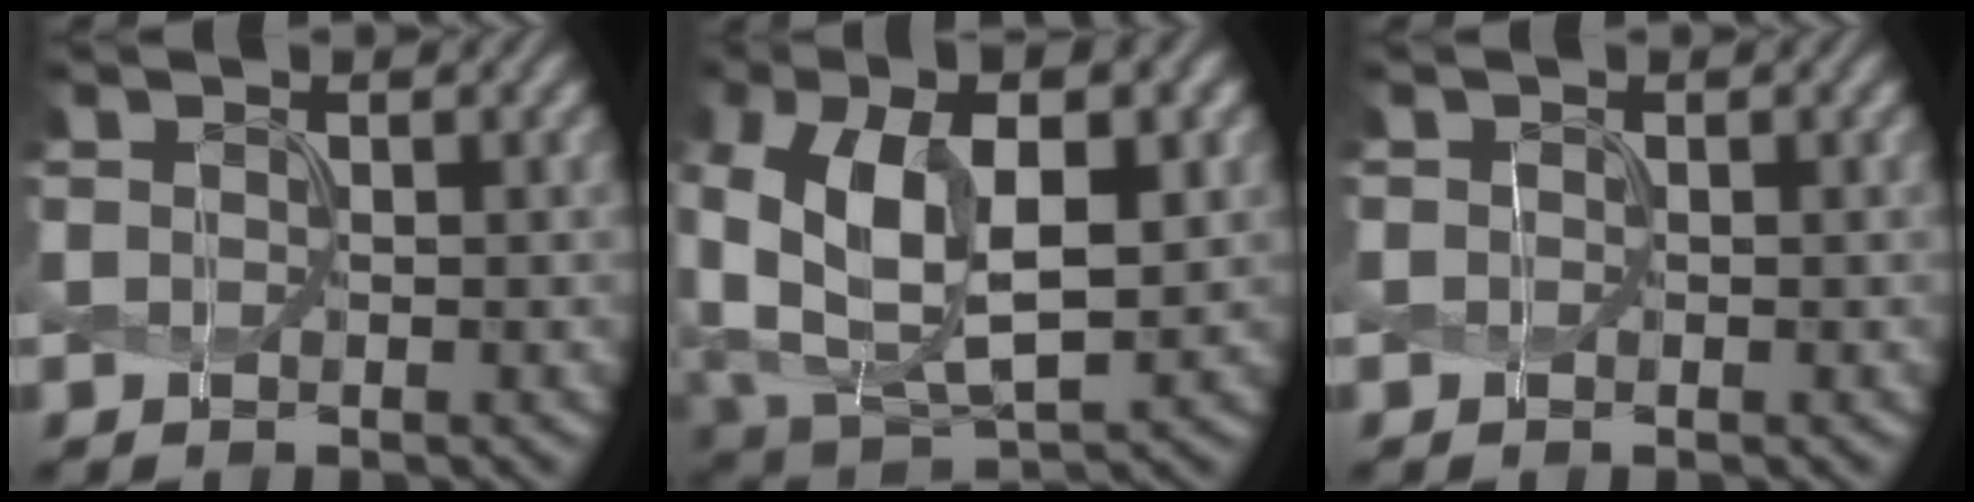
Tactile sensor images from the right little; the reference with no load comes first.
{"total": 12.9, "force": [1.1, 7.7, 10.3], "torque": [-0.209, -0.013, 0.028]}
{"total": 0.0}